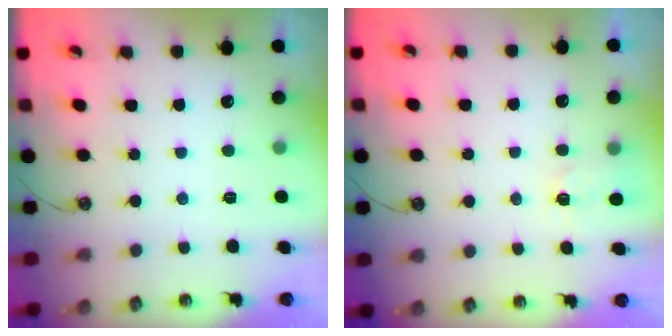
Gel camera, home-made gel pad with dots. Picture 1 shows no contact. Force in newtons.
{"total": 3.5, "press": 3.5, "slide": 0.5}